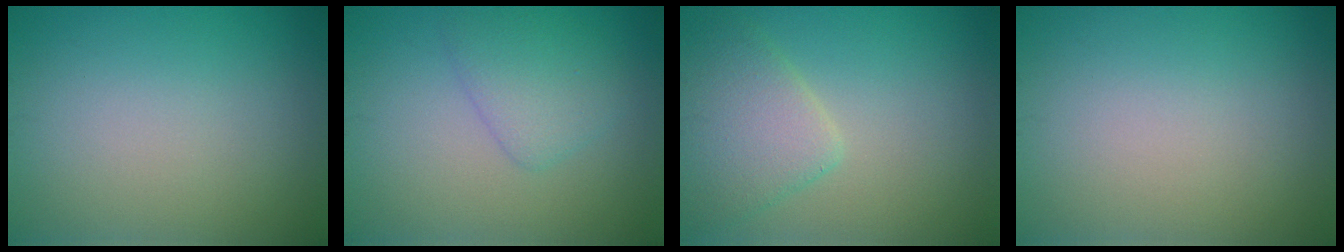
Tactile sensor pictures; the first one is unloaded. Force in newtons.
{"total": 2.7, "press": 2.7, "slide": 0.1}
{"total": 4.3, "press": 4.3, "slide": 0.2}
{"total": 0.0}